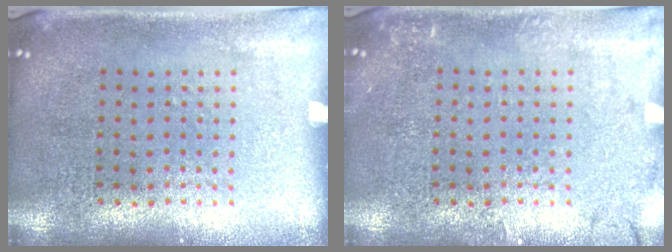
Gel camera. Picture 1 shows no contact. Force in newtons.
{"total": 1.9, "press": 1.8, "slide": 0.2}